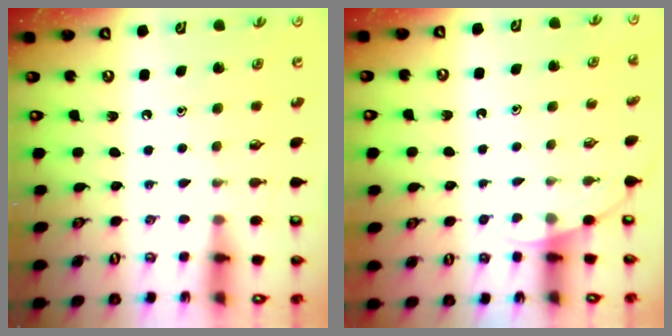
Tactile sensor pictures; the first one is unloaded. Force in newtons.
{"total": 2.5, "press": 2.5, "slide": 0.1}